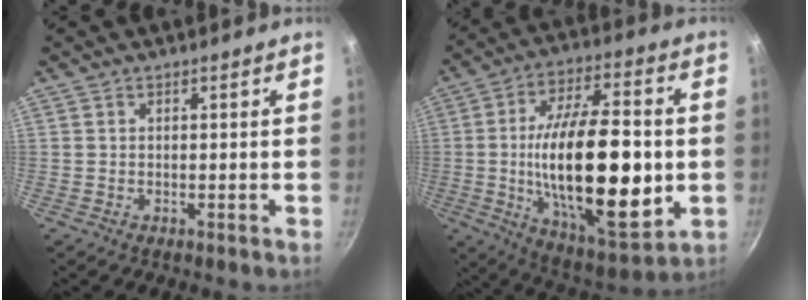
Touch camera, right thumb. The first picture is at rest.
{"total": 28.1, "force": [-2.1, 12.0, 25.3], "torque": [-0.415, -0.002, -0.027]}